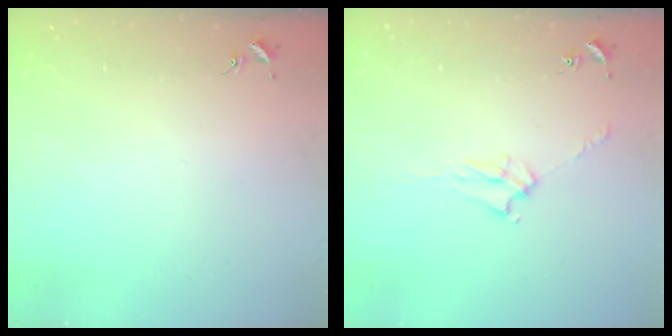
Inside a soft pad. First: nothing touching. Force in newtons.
{"total": 4.2, "press": 4.2, "slide": 0.6}